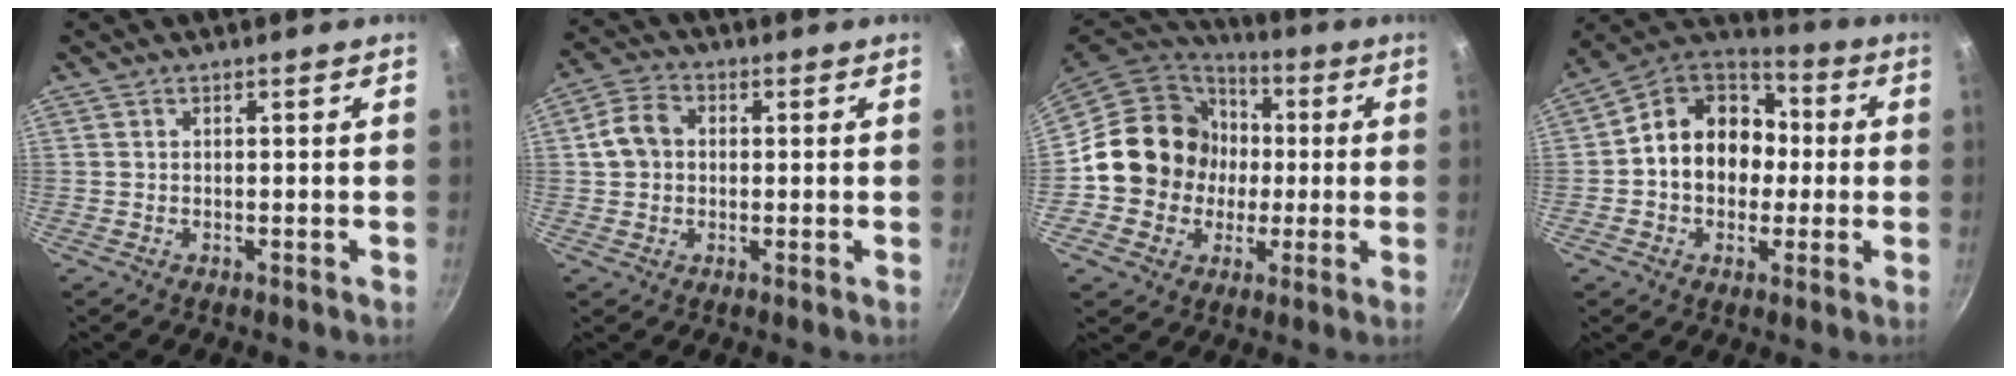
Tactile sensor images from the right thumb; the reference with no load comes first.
{"total": 6.4, "force": [0.5, 5.2, 3.7], "torque": [-0.052, 0.016, -0.002]}
{"total": 17.2, "force": [-0.1, 16.0, 6.3], "torque": [-0.077, 0.029, -0.004]}
{"total": 16.3, "force": [0.1, 13.1, 9.6], "torque": [-0.117, 0.039, -0.016]}